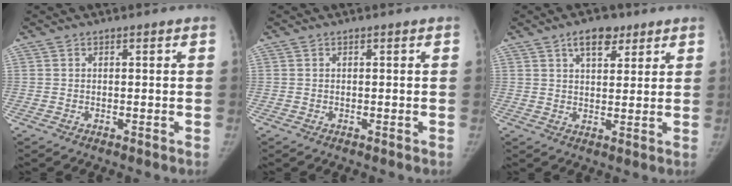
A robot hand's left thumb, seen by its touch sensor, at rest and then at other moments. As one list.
[{"total": 0.0}, {"total": 6.2, "force": [3.7, 3.3, 3.7], "torque": [-0.032, -0.017, 0.054]}]